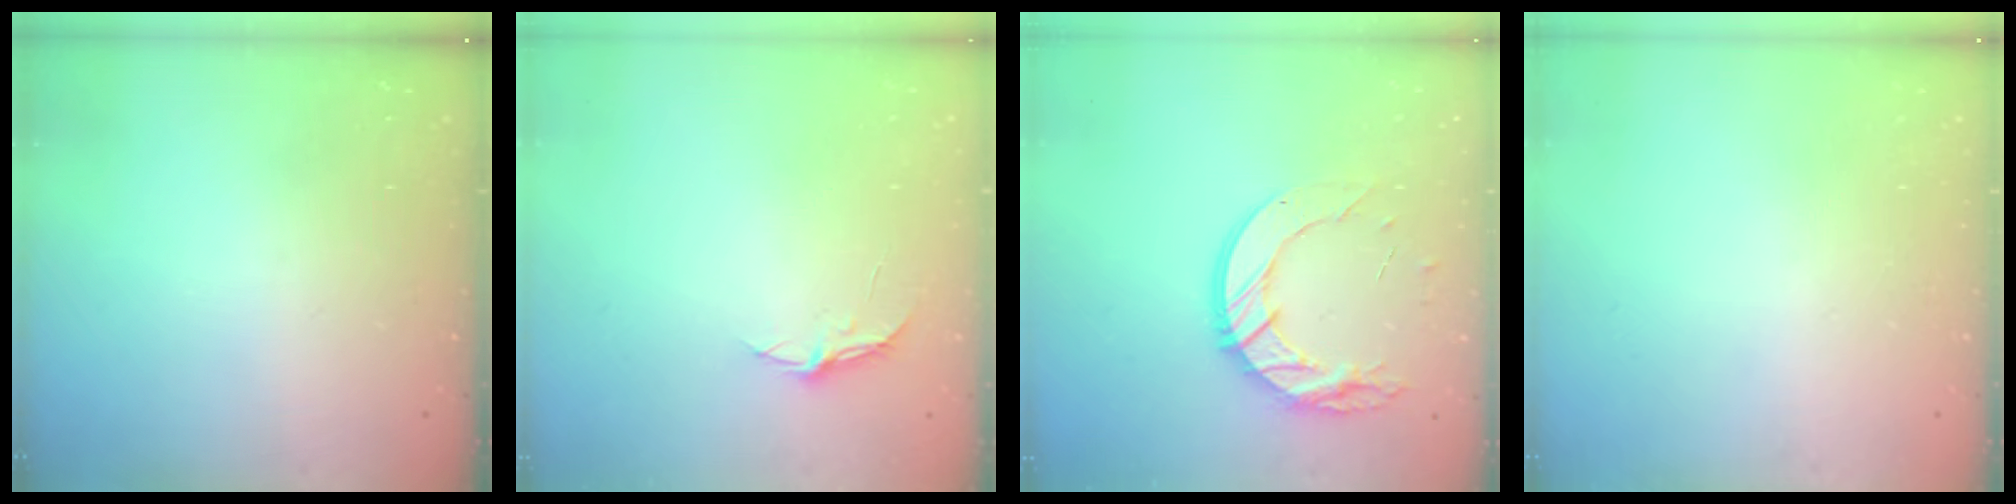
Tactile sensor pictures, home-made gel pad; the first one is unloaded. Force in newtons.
{"total": 3.8, "press": 3.8, "slide": 0.3}
{"total": 14.7, "press": 14.6, "slide": 1.3}
{"total": 0.0}